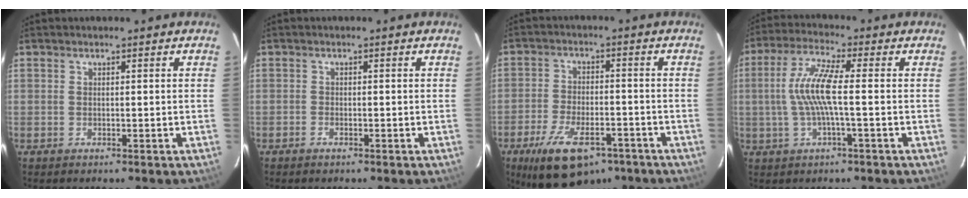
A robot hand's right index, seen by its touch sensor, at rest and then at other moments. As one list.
[{"total": 1.0, "force": [-0.8, 0.5, 0.3], "torque": [-0.008, 0.001, -0.017]}, {"total": 15.1, "force": [-9.7, 6.9, 9.4], "torque": [-0.190, -0.022, -0.158]}, {"total": 8.6, "force": [-0.5, 0.9, 8.6], "torque": [-0.178, 0.006, -0.008]}]